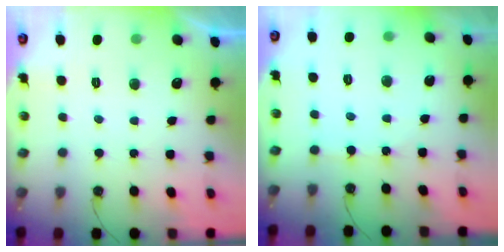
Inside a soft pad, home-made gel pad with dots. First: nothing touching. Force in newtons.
{"total": 2.2, "press": 2.1, "slide": 0.3}